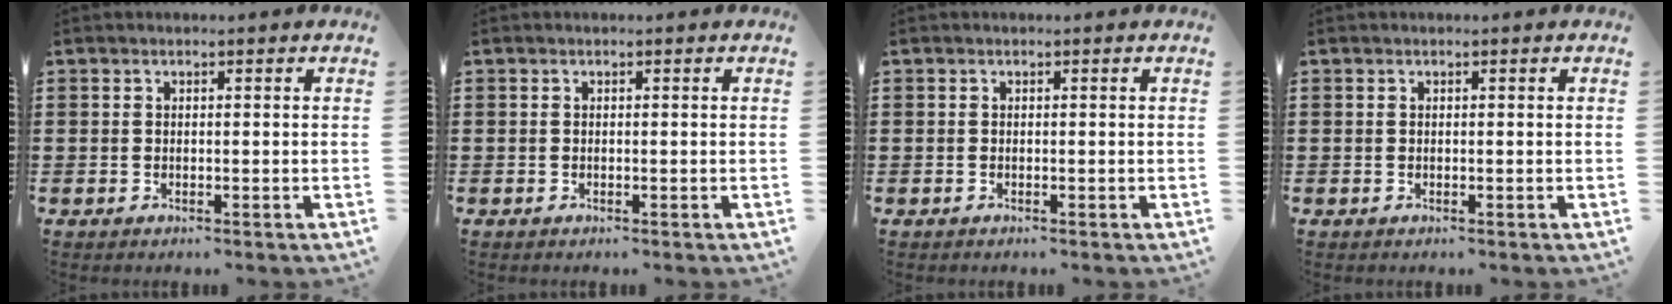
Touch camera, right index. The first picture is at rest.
{"total": 0.0}
{"total": 0.0}
{"total": 0.0}